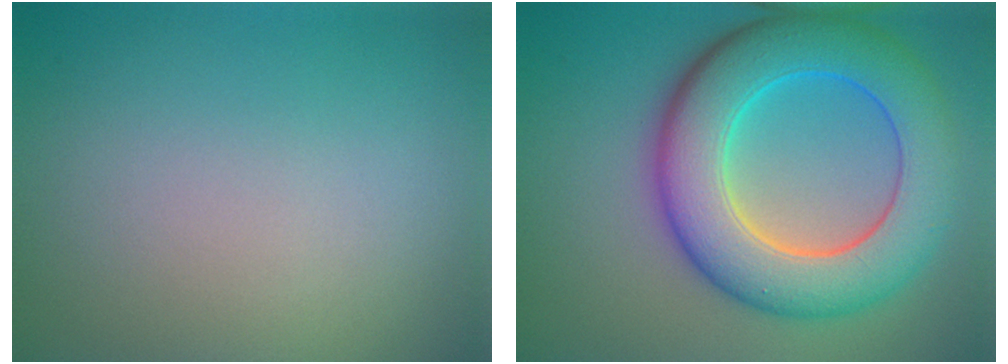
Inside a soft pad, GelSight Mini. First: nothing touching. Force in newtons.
{"total": 10.0, "press": 10.0, "slide": 0.4}